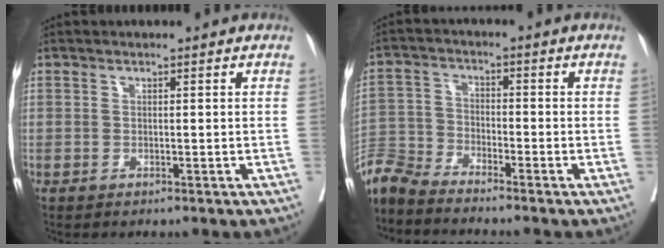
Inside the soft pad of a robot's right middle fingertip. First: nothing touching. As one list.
[{"total": 8.0, "force": [-7.9, 0.0, 1.5], "torque": [-0.034, -0.004, -0.160]}]